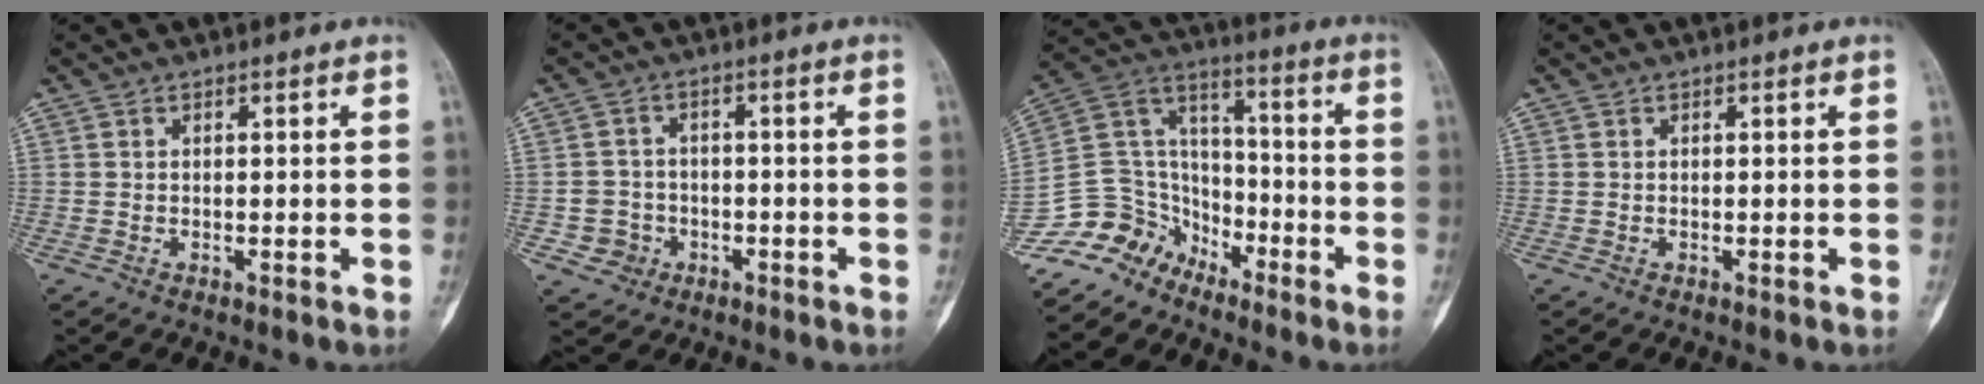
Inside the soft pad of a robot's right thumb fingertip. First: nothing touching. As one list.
[{"total": 4.6, "force": [-1.6, 4.3, 0.2], "torque": [0.020, 0.015, -0.028]}, {"total": 12.5, "force": [-9.7, 7.6, 1.6], "torque": [-0.008, 0.107, -0.193]}, {"total": 0.0}]